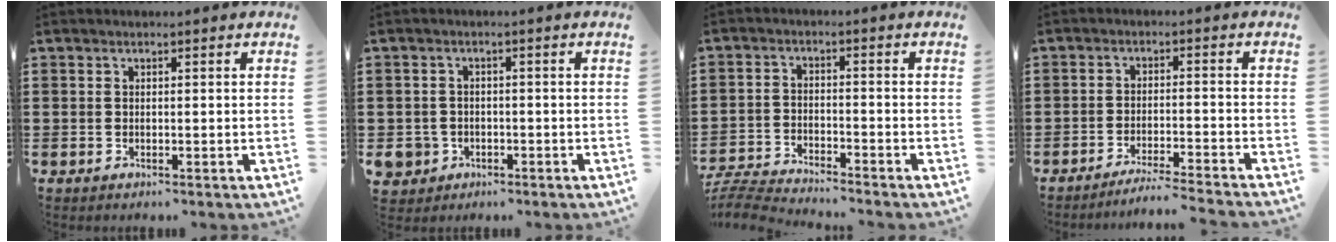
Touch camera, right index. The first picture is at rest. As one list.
[{"total": 3.3, "force": [-1.8, 2.7, 0.6], "torque": [-0.032, -0.002, -0.040]}, {"total": 5.1, "force": [-5.0, -0.1, 0.5], "torque": [-0.029, -0.007, -0.107]}, {"total": 3.8, "force": [-3.6, -0.7, 1.0], "torque": [-0.018, -0.008, -0.072]}]